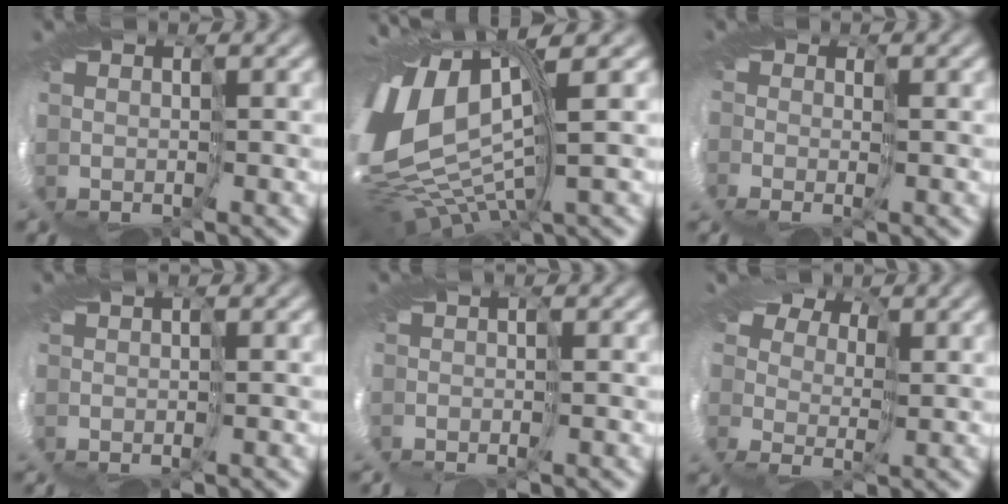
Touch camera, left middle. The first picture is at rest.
{"total": 13.7, "force": [1.1, 7.0, 11.7], "torque": [-0.274, -0.009, 0.026]}
{"total": 3.4, "force": [-0.3, 2.4, 2.4], "torque": [-0.036, 0.000, -0.011]}
{"total": 1.1, "force": [-0.6, -0.3, 0.8], "torque": [-0.006, -0.001, -0.015]}
{"total": 2.6, "force": [-2.2, 0.2, 1.2], "torque": [-0.018, -0.006, -0.043]}
{"total": 5.8, "force": [2.9, 4.0, 3.0], "torque": [-0.050, 0.016, 0.024]}